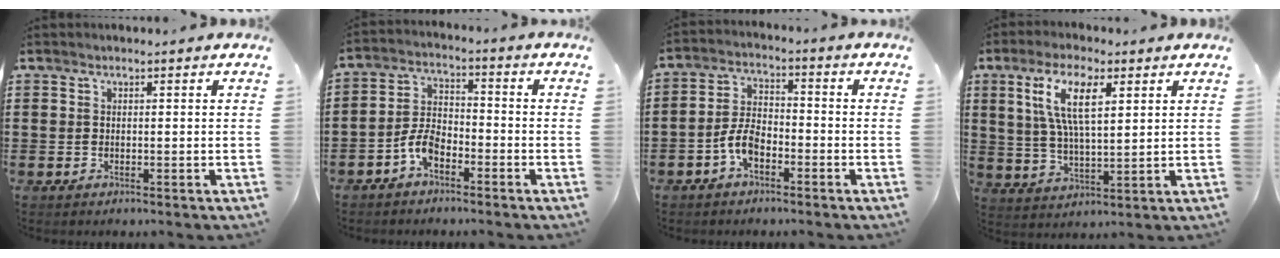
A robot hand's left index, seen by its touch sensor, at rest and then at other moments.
{"total": 5.3, "force": [-3.3, 2.7, 3.1], "torque": [-0.081, 0.005, -0.071]}
{"total": 5.5, "force": [-2.9, 2.7, 3.8], "torque": [-0.093, 0.005, -0.063]}
{"total": 9.5, "force": [4.0, 3.3, 7.9], "torque": [-0.164, 0.013, 0.069]}